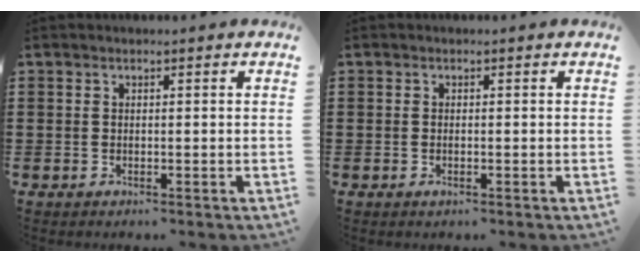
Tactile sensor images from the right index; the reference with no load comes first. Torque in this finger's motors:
{"motor_torque": [0.37, 0.98, 0.00, 0.04]}